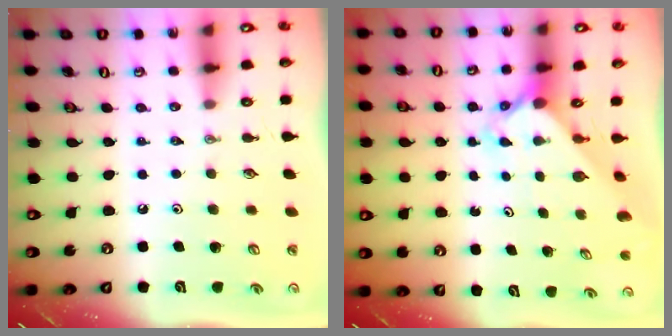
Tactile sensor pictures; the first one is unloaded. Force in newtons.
{"total": 2.4, "press": 2.4, "slide": 0.1}